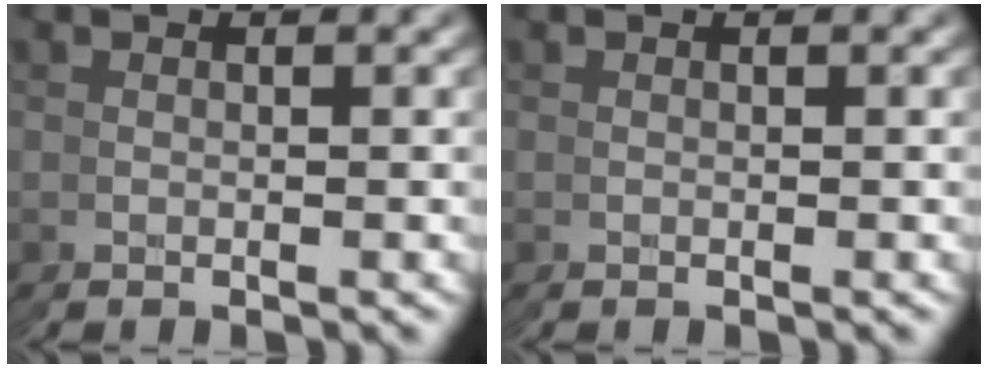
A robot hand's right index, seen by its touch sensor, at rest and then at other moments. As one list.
[{"total": 0.0}]